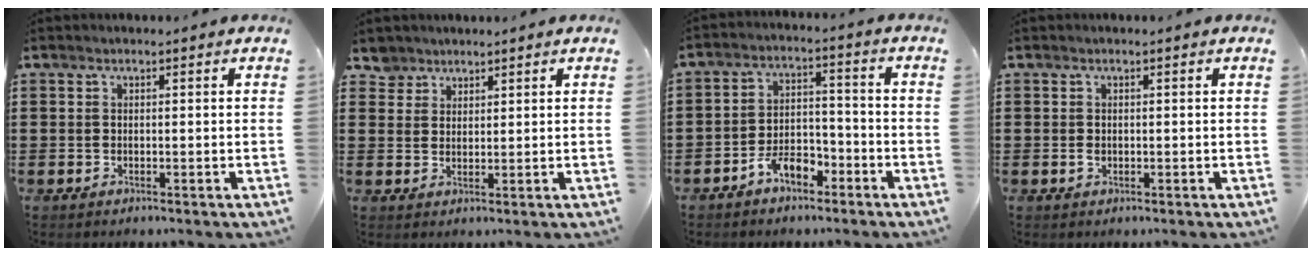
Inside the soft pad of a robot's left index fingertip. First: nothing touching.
{"total": 3.3, "force": [2.5, 2.0, -0.2], "torque": [-0.010, 0.006, 0.049]}
{"total": 5.7, "force": [-4.2, 2.4, 3.1], "torque": [-0.063, 0.015, -0.083]}
{"total": 0.9, "force": [-0.1, 0.7, 0.6], "torque": [-0.015, 0.003, -0.003]}